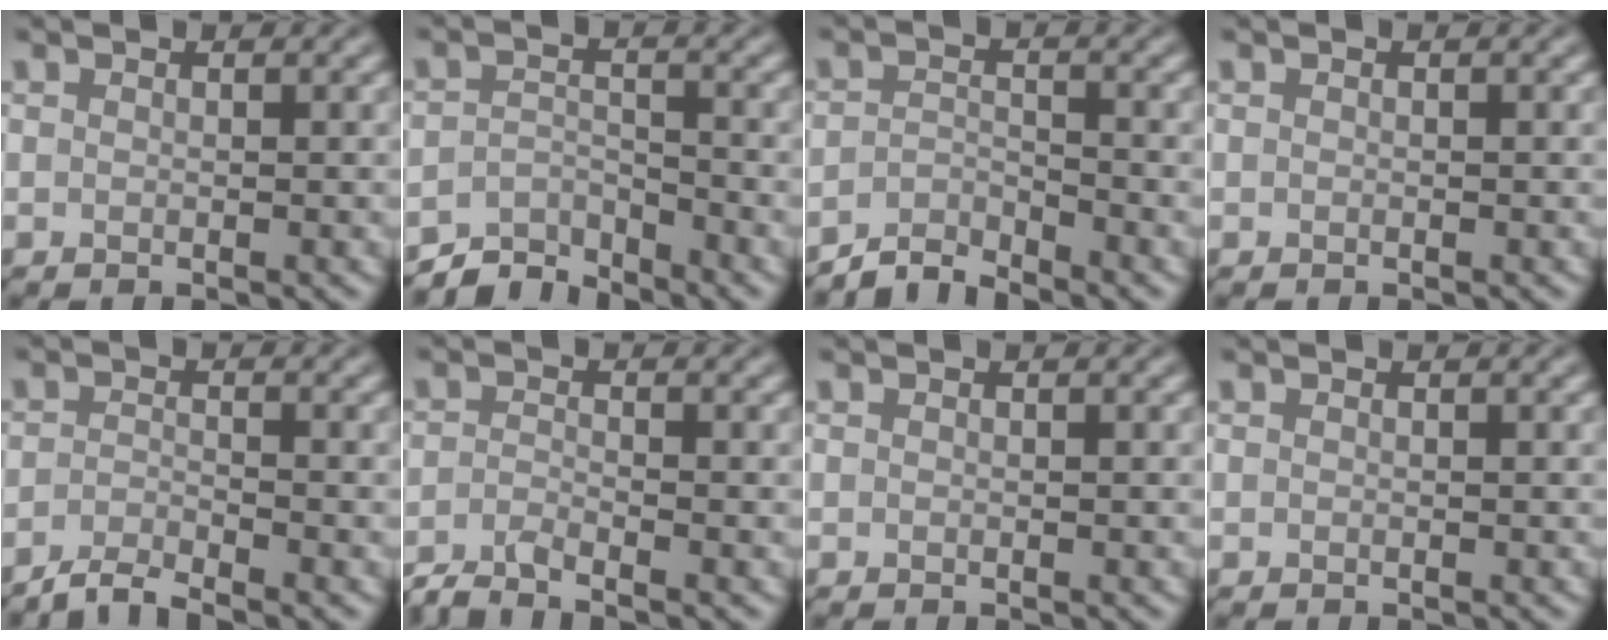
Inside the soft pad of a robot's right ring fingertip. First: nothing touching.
{"total": 3.7, "force": [-3.6, 0.7, 0.4], "torque": [-0.004, 0.007, -0.072]}
{"total": 2.7, "force": [-2.6, 0.1, 0.3], "torque": [-0.010, 0.006, -0.059]}
{"total": 0.0}
{"total": 2.4, "force": [-2.2, 0.1, 0.9], "torque": [-0.018, 0.003, -0.051]}
{"total": 2.5, "force": [-2.2, 0.2, 1.1], "torque": [-0.030, -0.005, -0.057]}
{"total": 0.0}
{"total": 0.0}